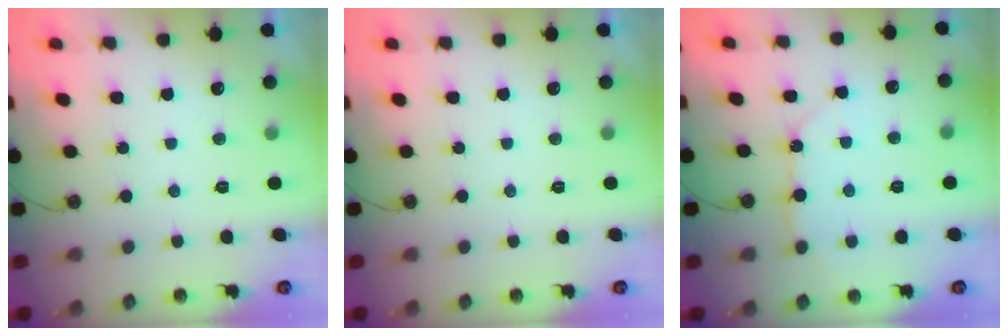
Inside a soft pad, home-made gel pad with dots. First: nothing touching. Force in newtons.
{"total": 0.0}
{"total": 9.0, "press": 9.0, "slide": 0.8}